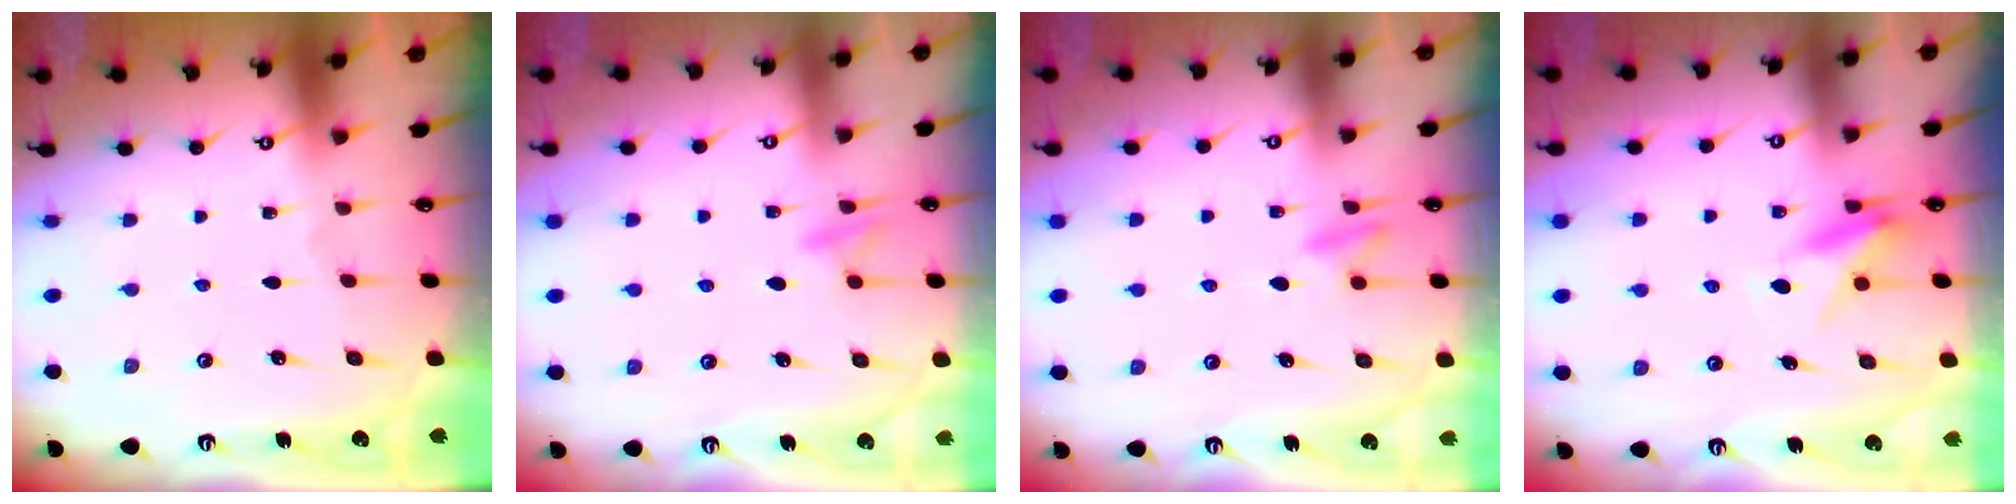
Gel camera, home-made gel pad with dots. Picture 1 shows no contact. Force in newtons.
{"total": 8.6, "press": 8.5, "slide": 1.0}
{"total": 9.0, "press": 8.9, "slide": 1.3}
{"total": 8.3, "press": 8.2, "slide": 1.3}